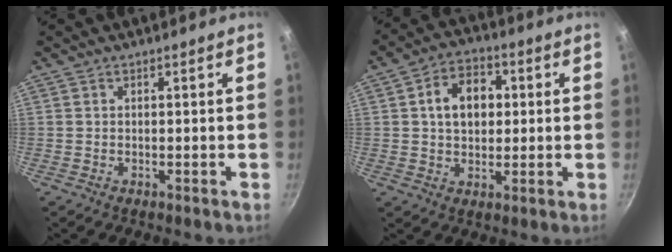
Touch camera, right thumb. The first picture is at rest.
{"total": 9.6, "force": [1.6, 6.9, 6.5], "torque": [-0.076, 0.012, 0.019]}